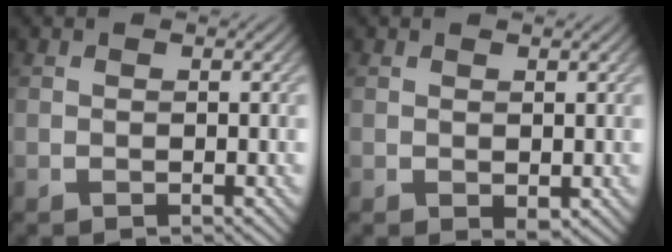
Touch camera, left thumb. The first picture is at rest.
{"total": 1.0, "force": [0.1, 0.6, 0.8], "torque": [-0.012, -0.006, 0.006]}